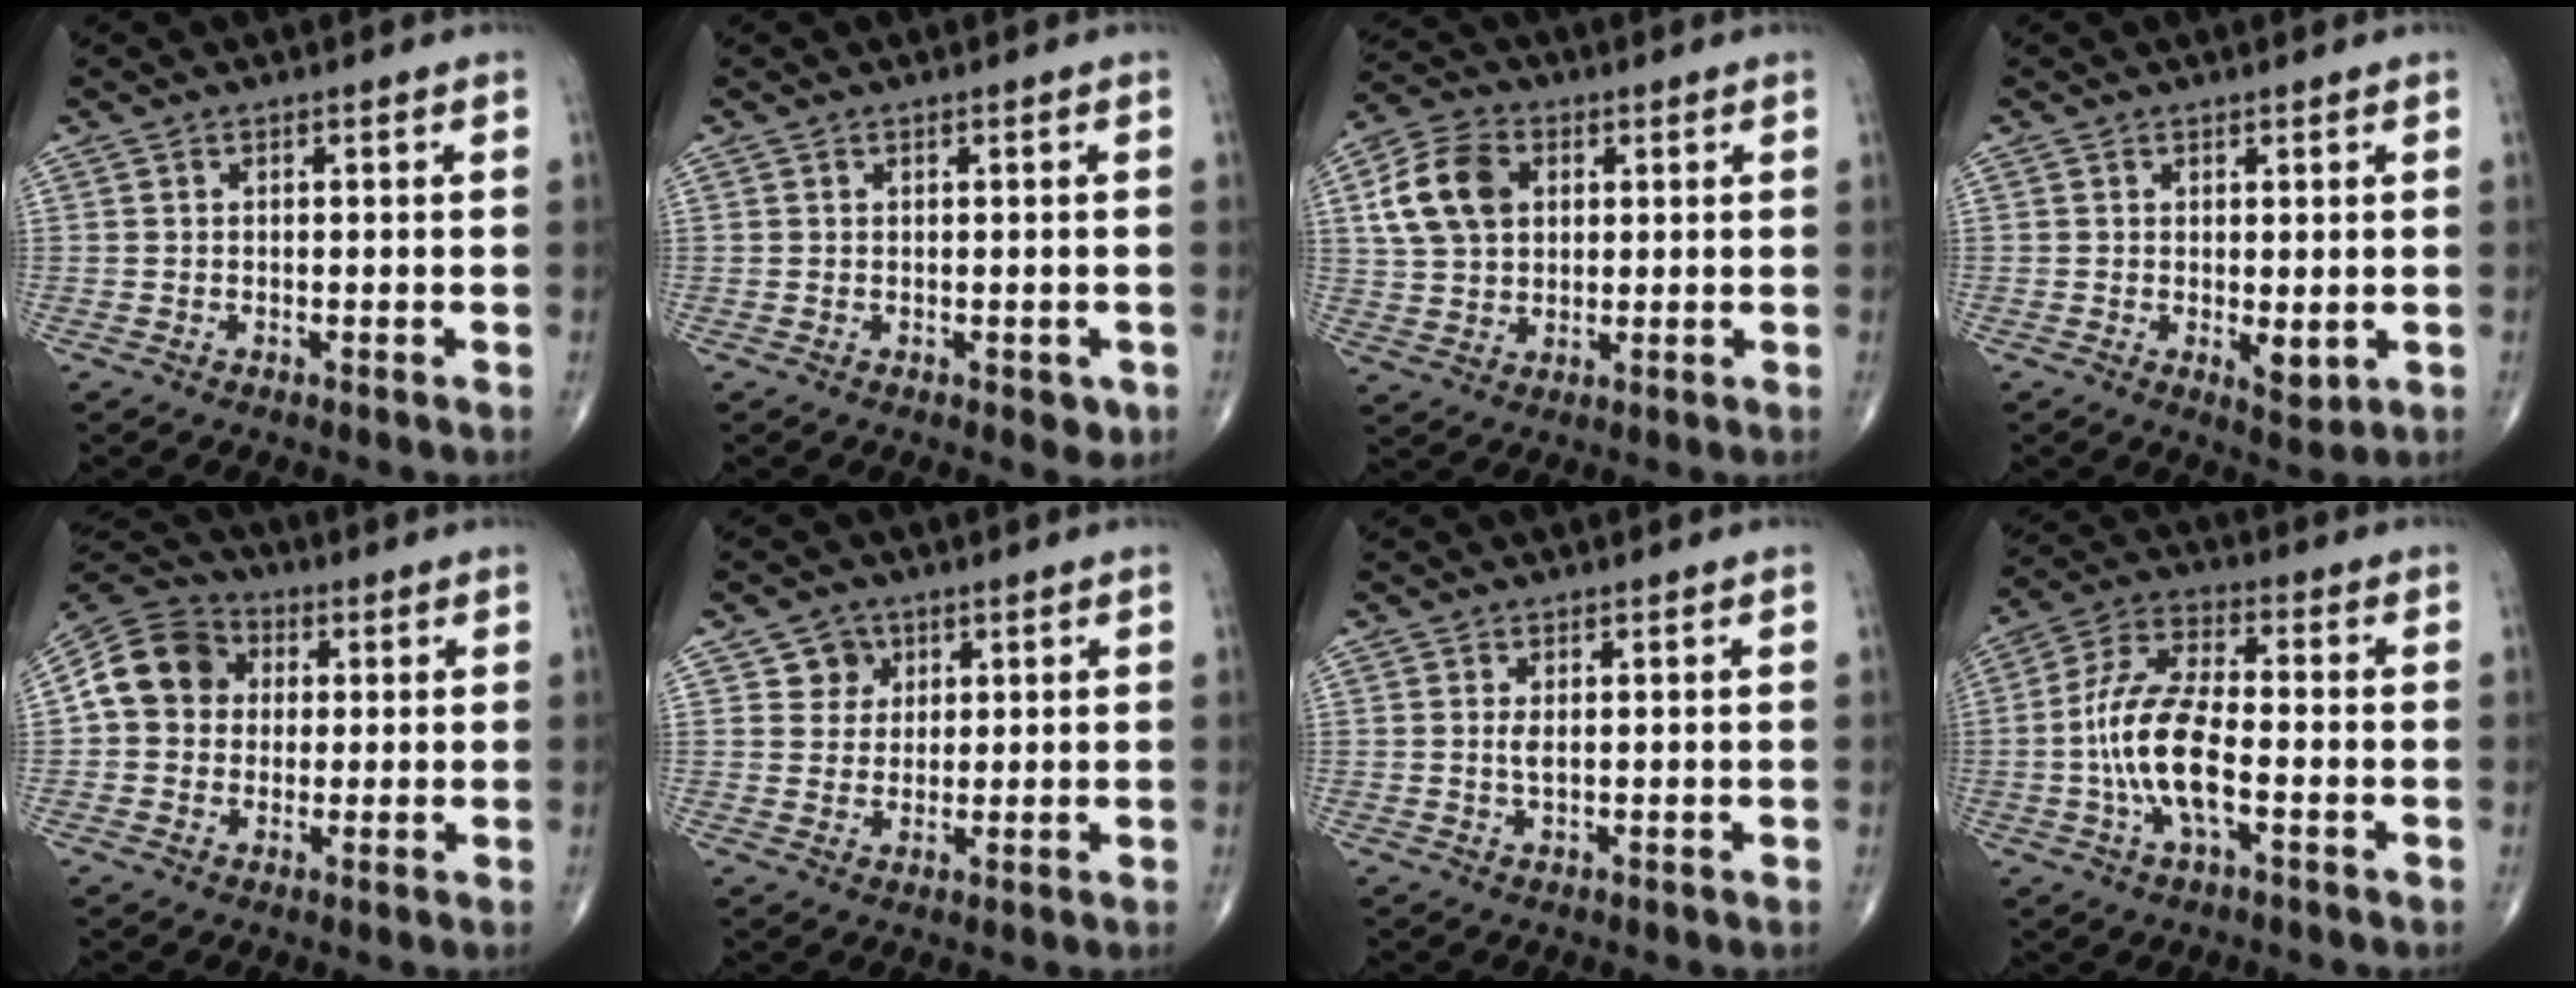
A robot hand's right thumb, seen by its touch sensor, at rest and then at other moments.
{"total": 1.9, "force": [-0.3, 1.3, 1.4], "torque": [-0.006, -0.001, -0.002]}
{"total": 11.4, "force": [2.9, 8.3, 7.3], "torque": [-0.123, 0.008, 0.051]}
{"total": 3.4, "force": [-0.3, 1.5, 3.0], "torque": [-0.035, -0.011, 0.000]}
{"total": 11.1, "force": [1.4, 9.6, 5.3], "torque": [-0.080, 0.022, 0.011]}
{"total": 4.3, "force": [1.9, 3.8, 0.6], "torque": [0.016, -0.006, 0.028]}
{"total": 1.4, "force": [0.2, 0.4, 1.3], "torque": [-0.030, -0.002, 0.007]}
{"total": 12.9, "force": [-2.6, 5.1, 11.6], "torque": [-0.242, 0.026, -0.054]}